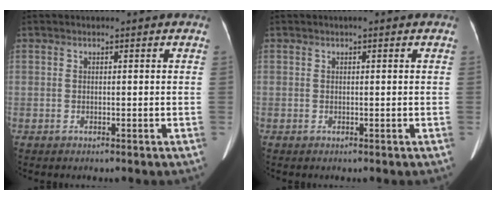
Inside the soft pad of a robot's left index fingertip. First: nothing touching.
{"total": 0.7, "force": [0.4, 0.3, 0.4], "torque": [-0.006, 0.014, 0.004]}